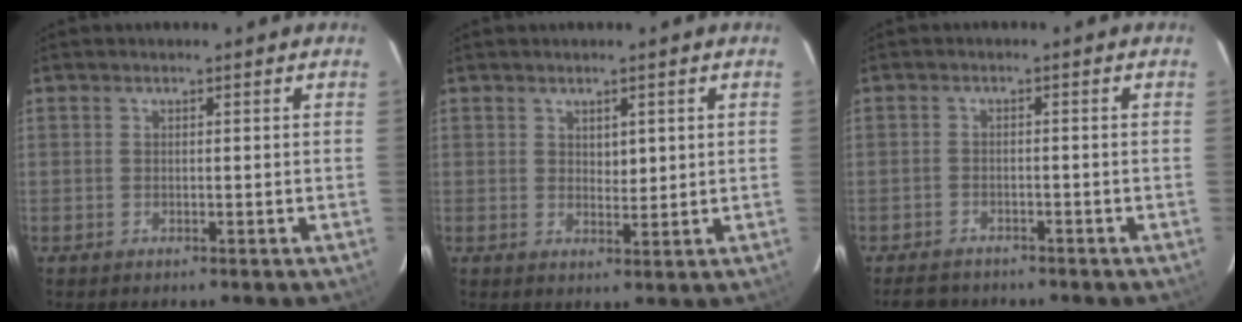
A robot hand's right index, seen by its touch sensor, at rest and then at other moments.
{"total": 3.0, "force": [1.0, 1.7, 2.3], "torque": [-0.041, 0.000, 0.021]}
{"total": 5.5, "force": [-4.7, 2.6, 1.3], "torque": [-0.028, -0.004, -0.073]}